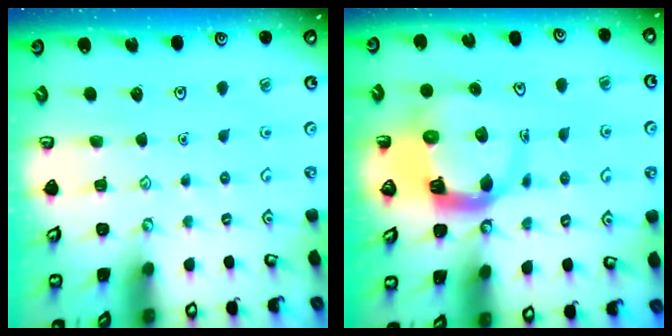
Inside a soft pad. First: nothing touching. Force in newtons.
{"total": 7.3, "press": 7.2, "slide": 0.8}